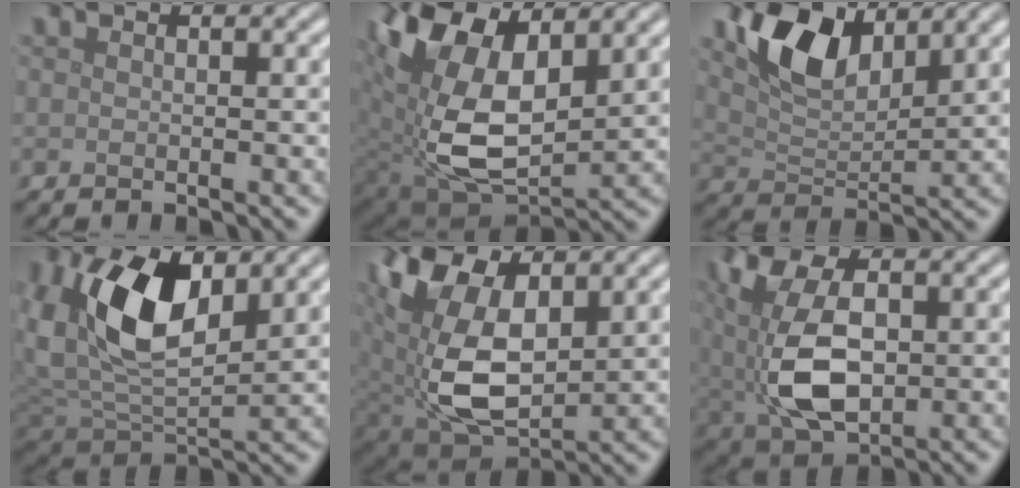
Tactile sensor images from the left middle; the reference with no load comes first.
{"total": 12.7, "force": [4.2, 7.5, 9.4], "torque": [-0.202, -0.021, 0.094]}
{"total": 6.5, "force": [3.7, 3.2, 4.2], "torque": [-0.082, -0.002, 0.068]}
{"total": 10.5, "force": [3.1, 5.8, 8.2], "torque": [-0.164, 0.001, 0.051]}
{"total": 11.7, "force": [2.6, 7.3, 8.8], "torque": [-0.203, -0.014, 0.058]}
{"total": 9.4, "force": [0.5, 5.8, 7.4], "torque": [-0.176, -0.009, 0.021]}